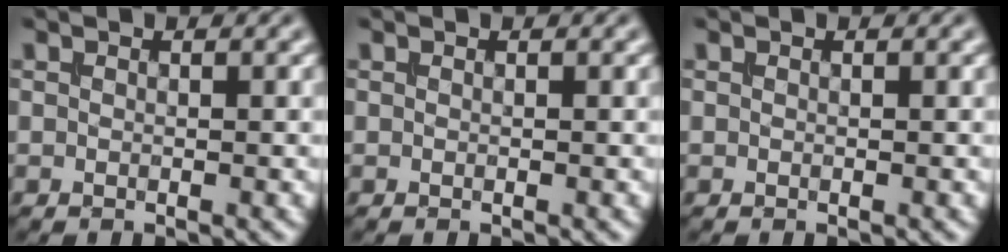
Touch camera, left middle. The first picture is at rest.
{"total": 0.0}
{"total": 0.0}